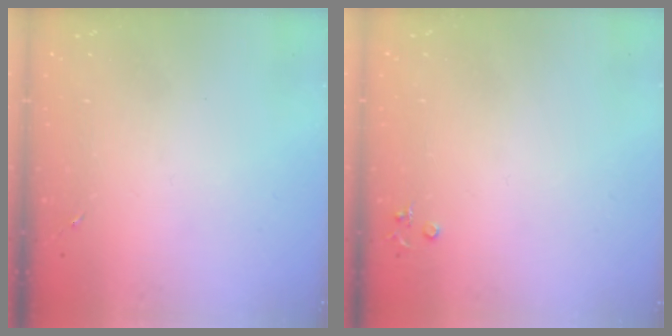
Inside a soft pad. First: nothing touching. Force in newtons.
{"total": 3.9, "press": 3.8, "slide": 0.6}